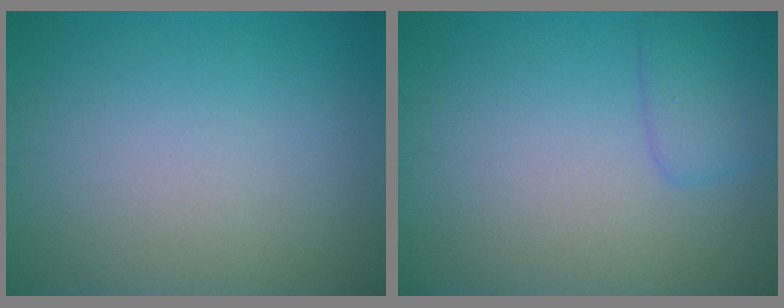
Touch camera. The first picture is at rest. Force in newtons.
{"total": 2.2, "press": 2.2, "slide": 0.2}